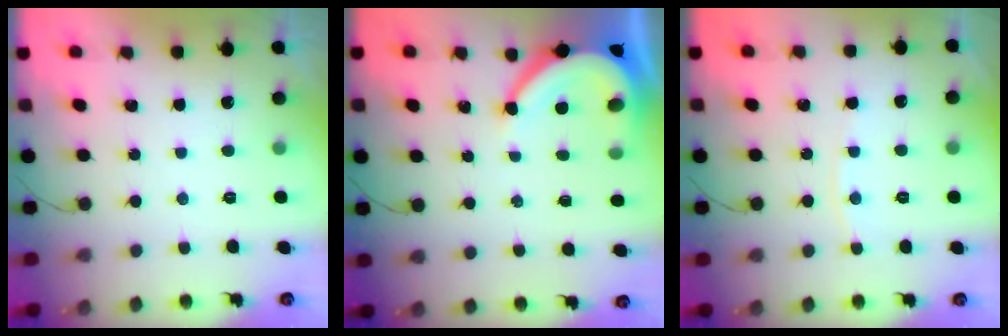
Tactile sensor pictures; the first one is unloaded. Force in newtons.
{"total": 8.3, "press": 8.3, "slide": 0.6}
{"total": 4.6, "press": 4.5, "slide": 0.7}